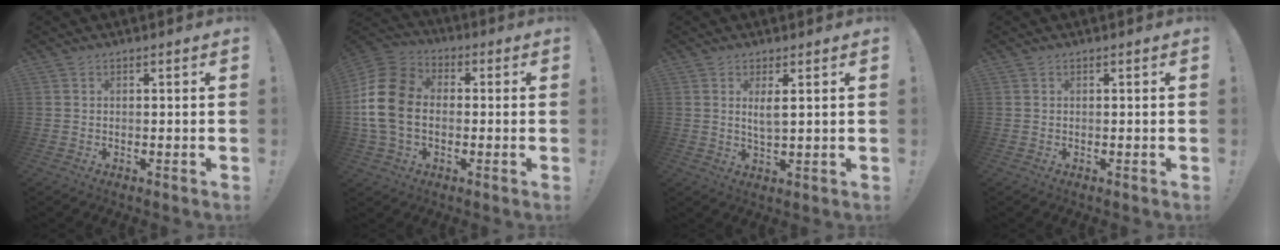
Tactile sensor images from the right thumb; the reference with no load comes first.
{"total": 16.2, "force": [-1.0, 12.1, 10.6], "torque": [-0.198, 0.024, -0.012]}
{"total": 3.8, "force": [1.6, 0.8, 3.4], "torque": [-0.053, -0.009, 0.024]}
{"total": 0.0}